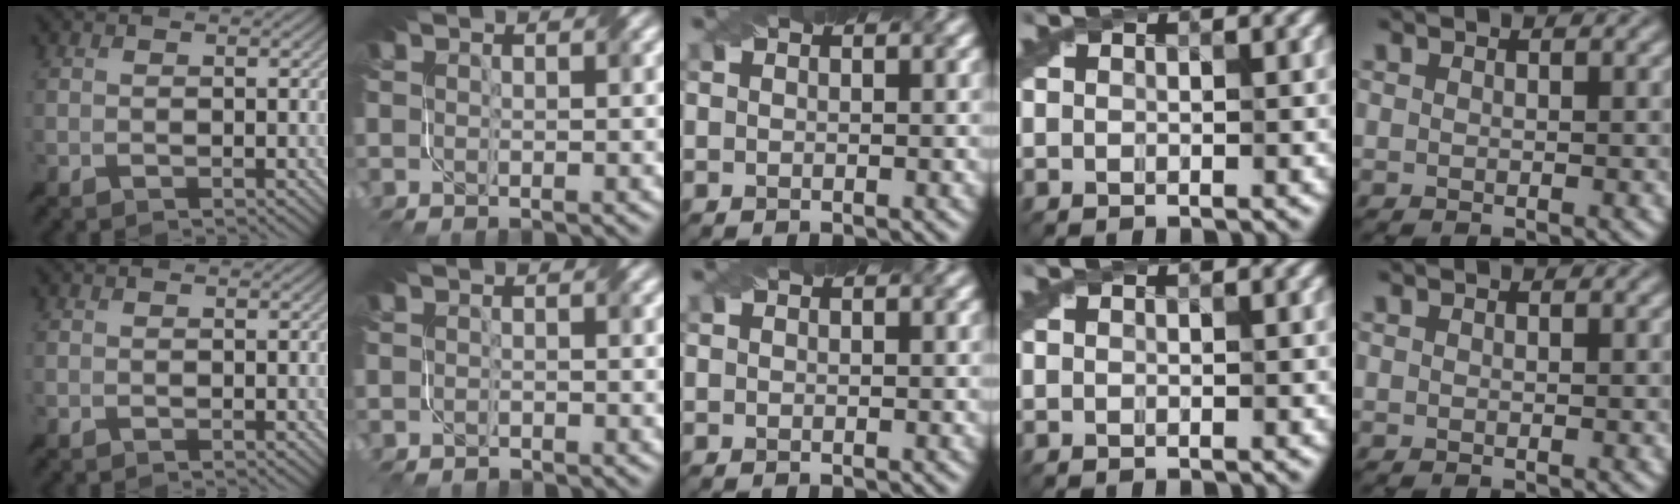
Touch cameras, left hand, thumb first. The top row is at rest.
{"index": {"total": 0.9, "force": [-0.9, -0.2, -0.2], "torque": [0.006, -0.002, -0.018]}}